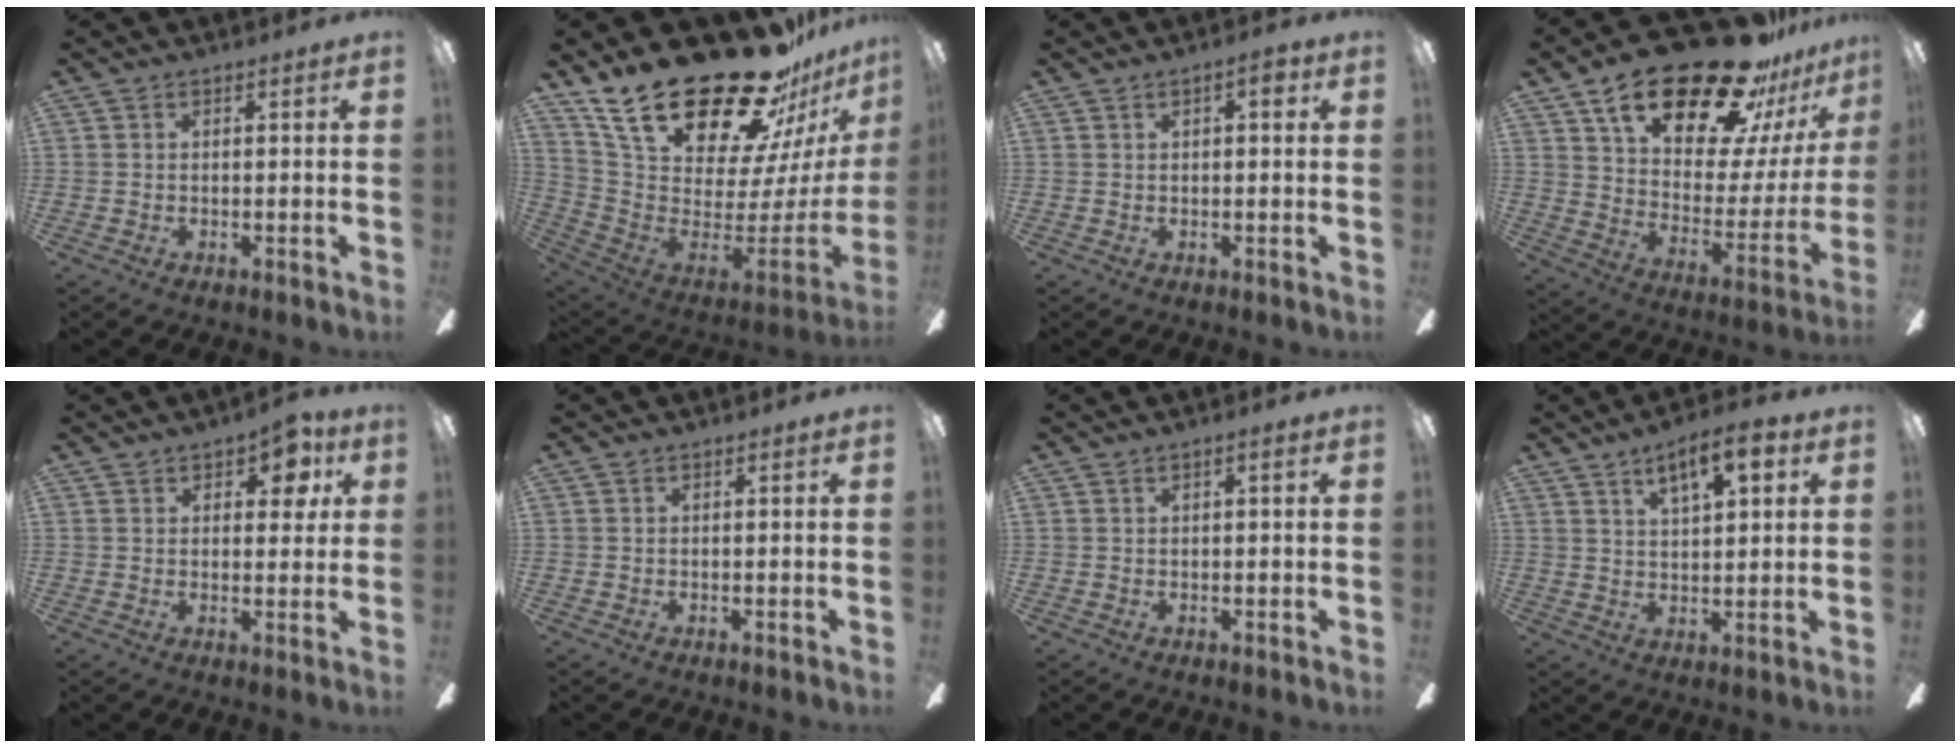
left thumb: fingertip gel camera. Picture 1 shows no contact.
{"total": 31.8, "force": [22.6, 12.3, 18.7], "torque": [-0.311, -0.160, 0.429]}
{"total": 2.3, "force": [1.1, 0.6, 1.9], "torque": [-0.023, -0.002, 0.014]}
{"total": 29.0, "force": [19.5, 12.0, 17.8], "torque": [-0.280, -0.115, 0.341]}
{"total": 6.2, "force": [3.3, 3.4, 3.9], "torque": [-0.036, -0.006, 0.052]}
{"total": 0.0}
{"total": 1.1, "force": [0.4, 0.1, 1.0], "torque": [-0.019, 0.001, 0.006]}
{"total": 8.6, "force": [5.3, 2.9, 6.2], "torque": [-0.088, -0.021, 0.085]}